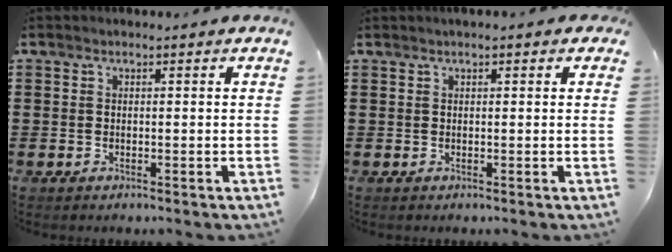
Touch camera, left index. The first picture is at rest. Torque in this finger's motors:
{"motor_torque": [1.11, -1.03, 0.64, 0.13]}